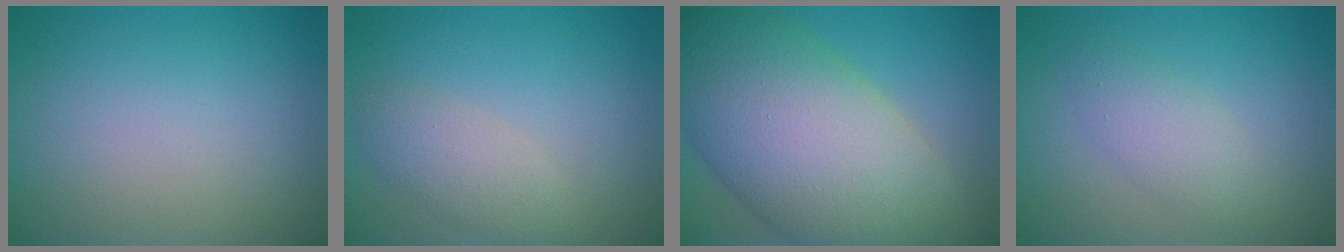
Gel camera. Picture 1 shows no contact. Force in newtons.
{"total": 2.6, "press": 2.6, "slide": 0.2}
{"total": 15.9, "press": 15.9, "slide": 0.6}
{"total": 2.7, "press": 2.7, "slide": 0.2}